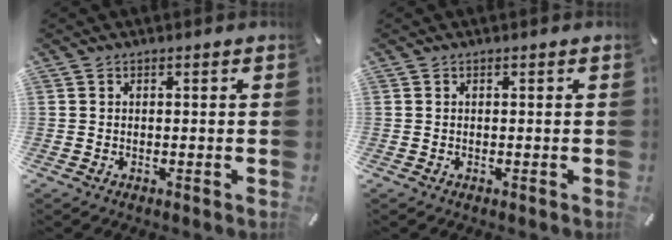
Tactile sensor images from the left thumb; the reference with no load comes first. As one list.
[{"total": 0.0}]